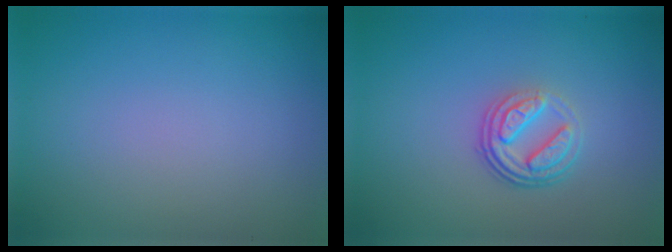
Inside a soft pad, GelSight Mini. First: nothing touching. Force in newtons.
{"total": 3.8, "press": 2.7, "slide": 2.7}